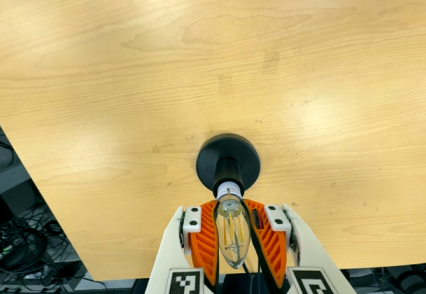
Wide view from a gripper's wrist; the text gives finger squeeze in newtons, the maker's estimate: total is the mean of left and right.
{"total": 24.9, "left": 26.1, "right": 23.7}